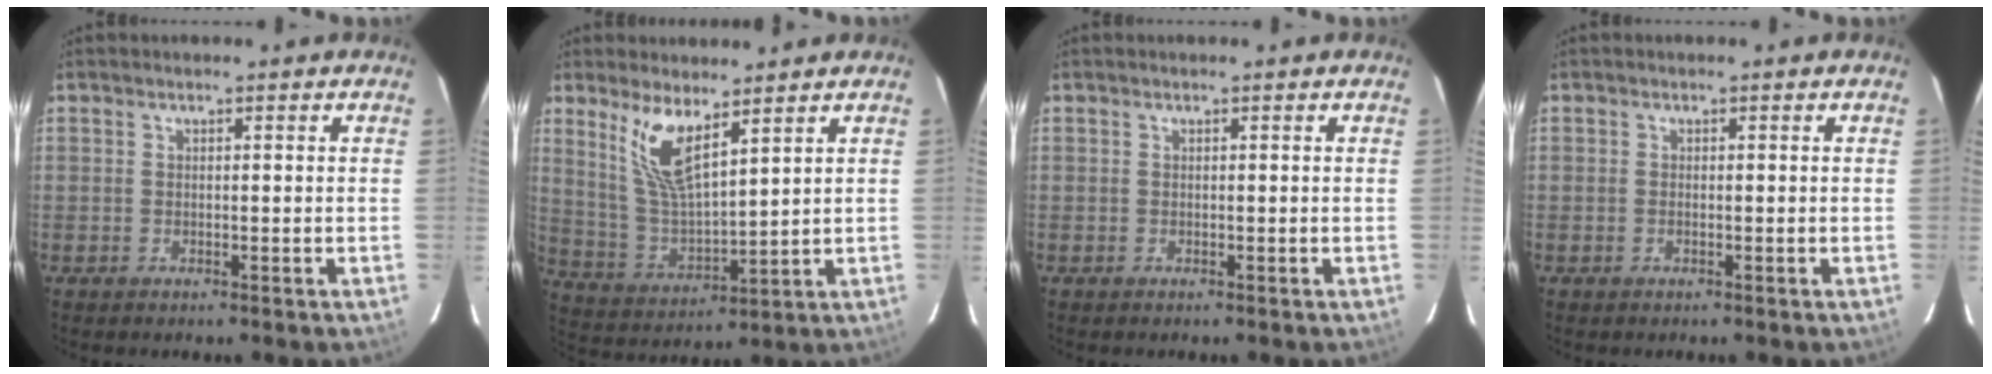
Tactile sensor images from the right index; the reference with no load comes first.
{"total": 9.9, "force": [6.0, 2.7, 7.4], "torque": [-0.151, -0.006, 0.132]}
{"total": 0.0}
{"total": 0.5, "force": [-0.2, 0.2, 0.5], "torque": [-0.011, 0.000, -0.005]}